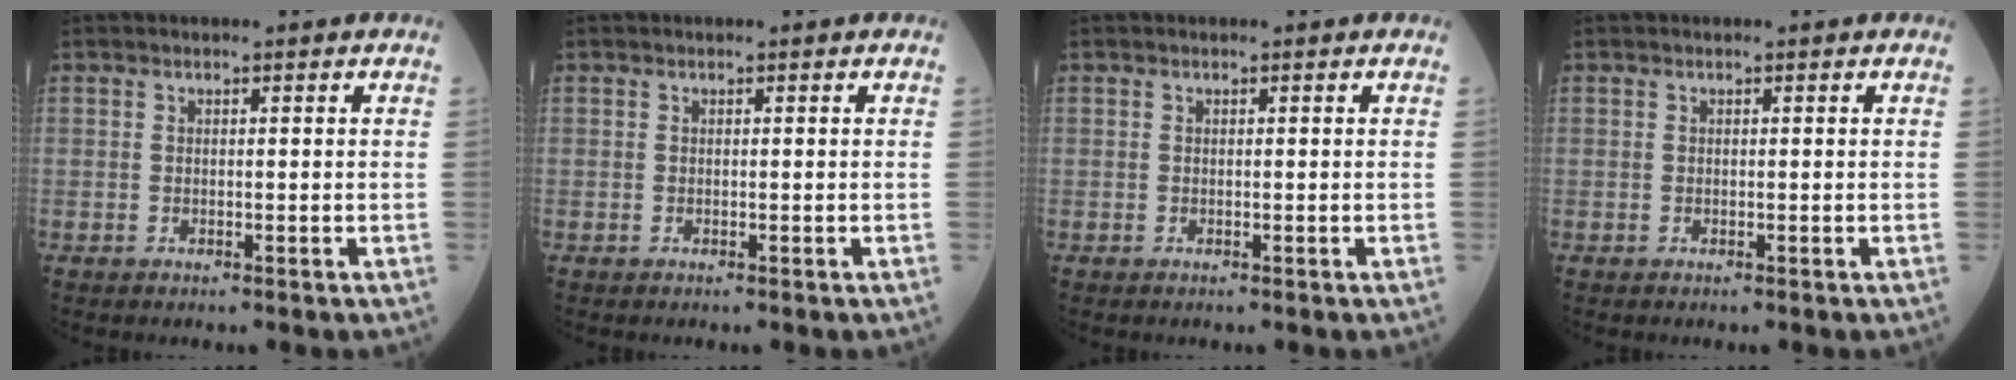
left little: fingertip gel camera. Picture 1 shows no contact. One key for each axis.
{"total": 0.0}
{"total": 0.0}
{"total": 0.0}